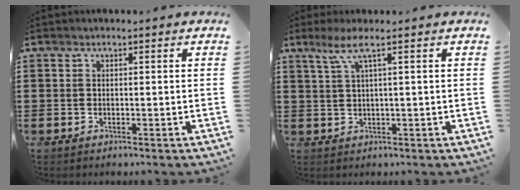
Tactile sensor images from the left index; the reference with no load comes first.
{"total": 3.7, "force": [1.5, -0.1, 3.4], "torque": [-0.077, -0.003, 0.022]}